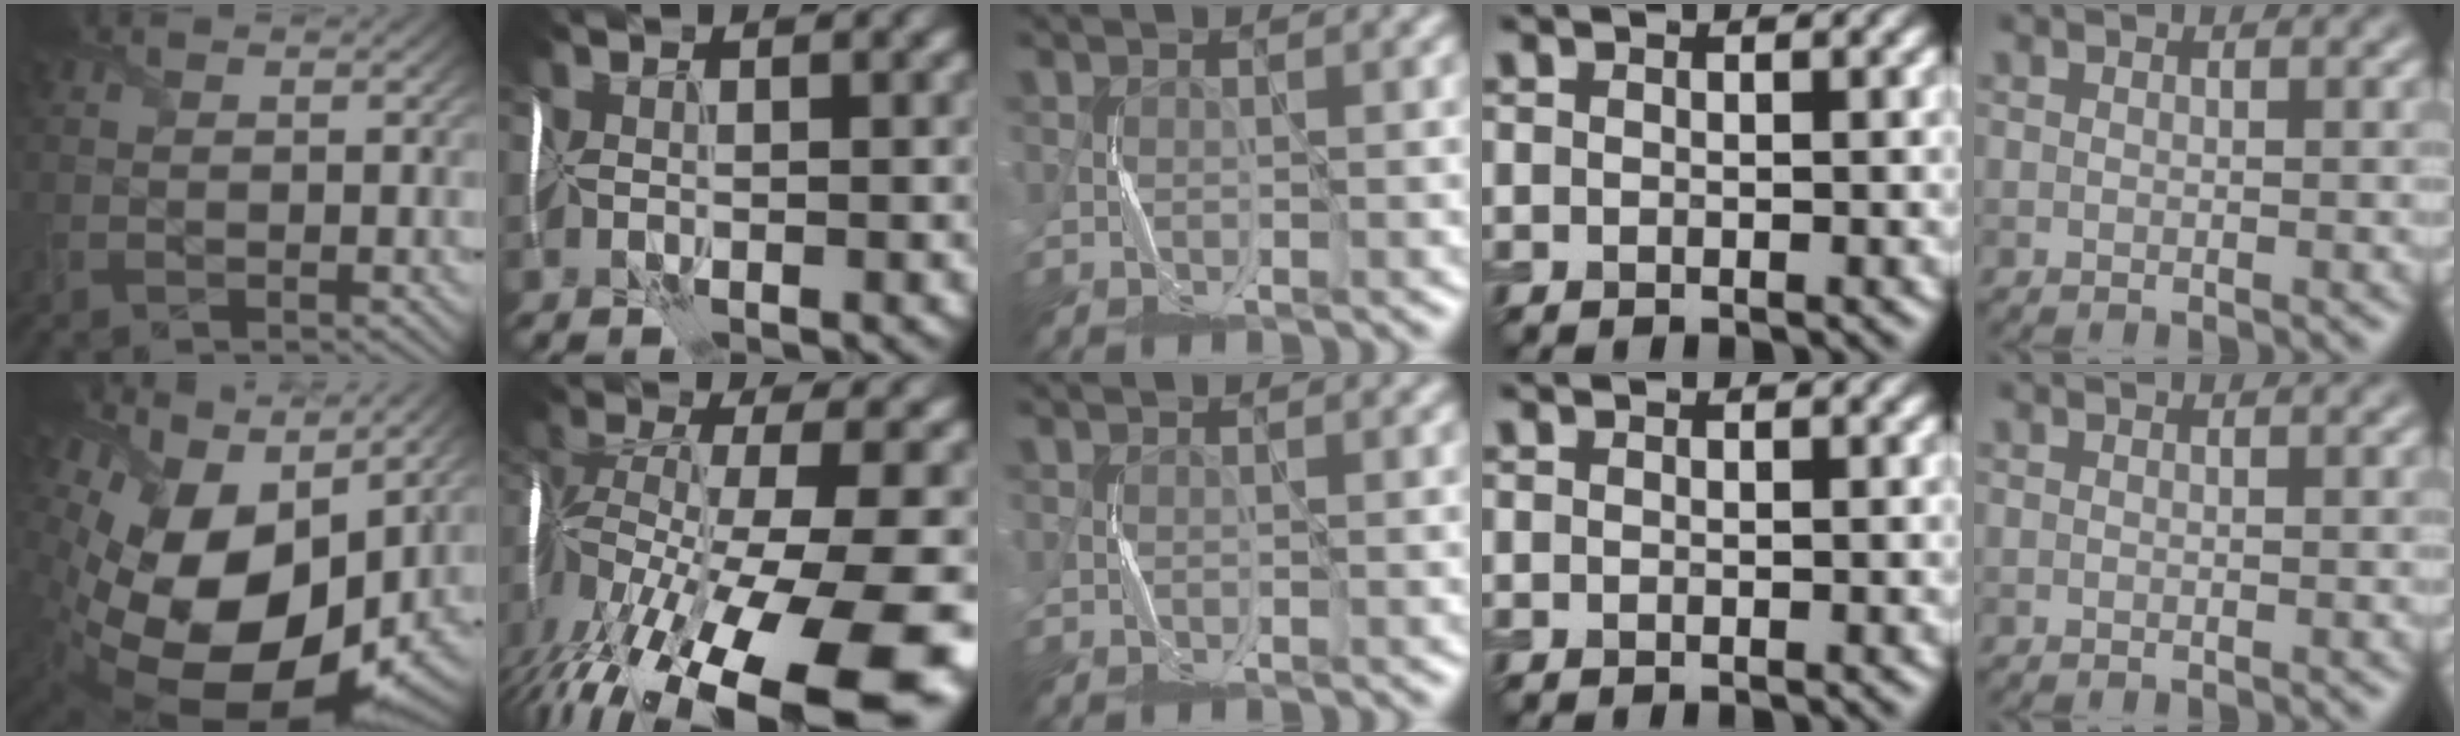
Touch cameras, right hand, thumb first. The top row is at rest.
{"thumb": {"total": 19.8, "force": [2.0, 12.5, 15.3], "torque": [-0.318, -0.038, 0.064]}, "index": {"total": 15.7, "force": [-8.2, 5.8, 12.1], "torque": [-0.234, -0.046, -0.108]}}